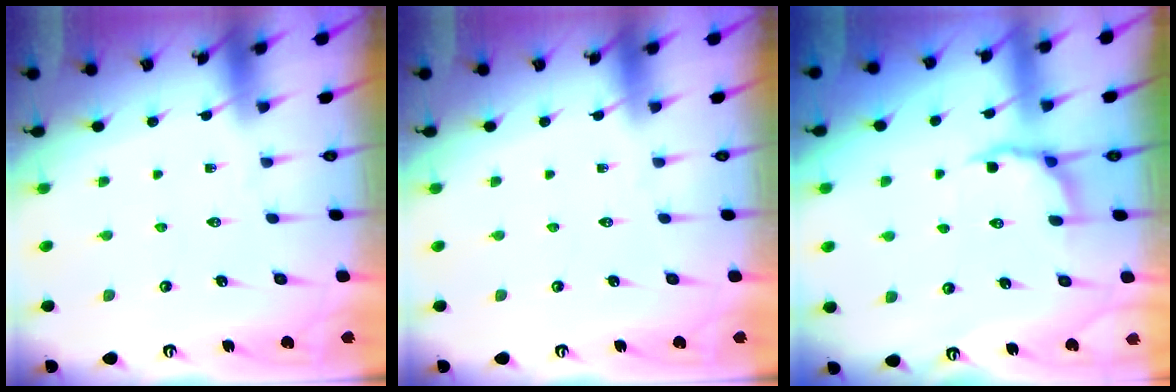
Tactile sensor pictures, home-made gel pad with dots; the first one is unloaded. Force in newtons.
{"total": 0.0}
{"total": 4.3, "press": 3.8, "slide": 2.2}